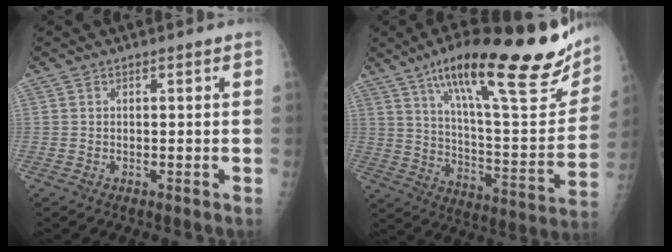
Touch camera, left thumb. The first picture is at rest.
{"total": 30.8, "force": [18.5, 7.3, 23.6], "torque": [-0.322, -0.053, 0.289]}